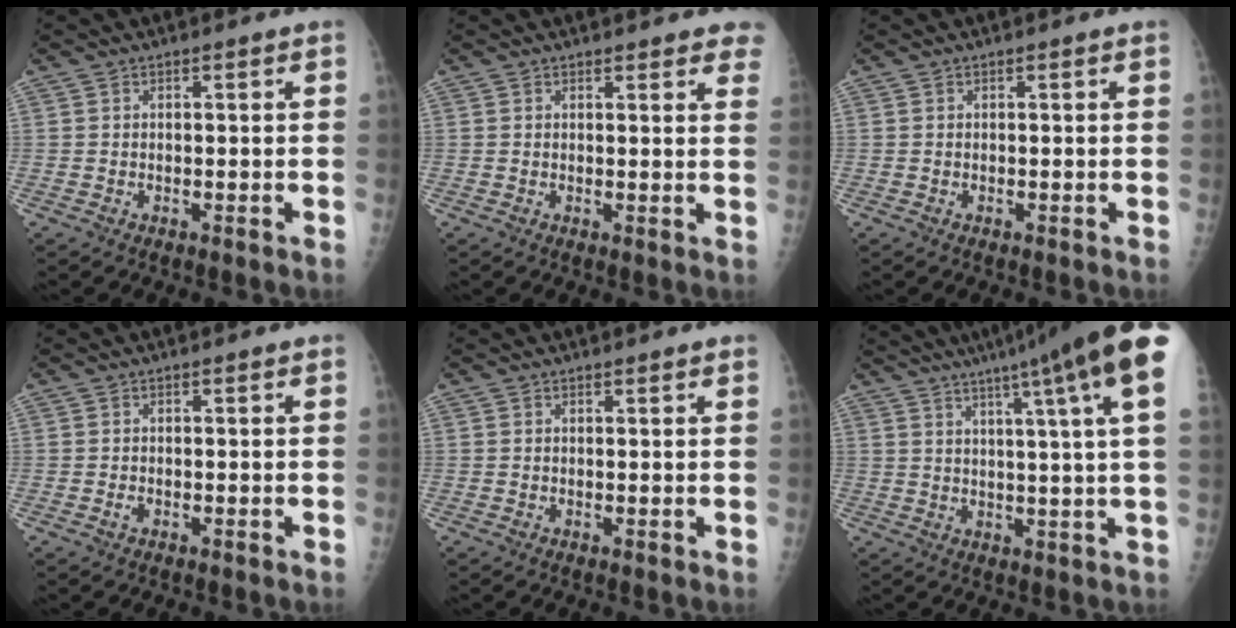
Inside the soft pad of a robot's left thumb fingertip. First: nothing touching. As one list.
[{"total": 6.2, "force": [5.3, 1.9, 2.6], "torque": [0.001, -0.017, 0.047]}, {"total": 0.0}, {"total": 0.6, "force": [-0.1, 0.4, 0.4], "torque": [-0.010, 0.001, -0.002]}, {"total": 1.2, "force": [1.1, 0.1, 0.5], "torque": [-0.002, 0.001, 0.015]}, {"total": 20.0, "force": [12.0, 0.3, 16.0], "torque": [-0.228, -0.026, 0.141]}]